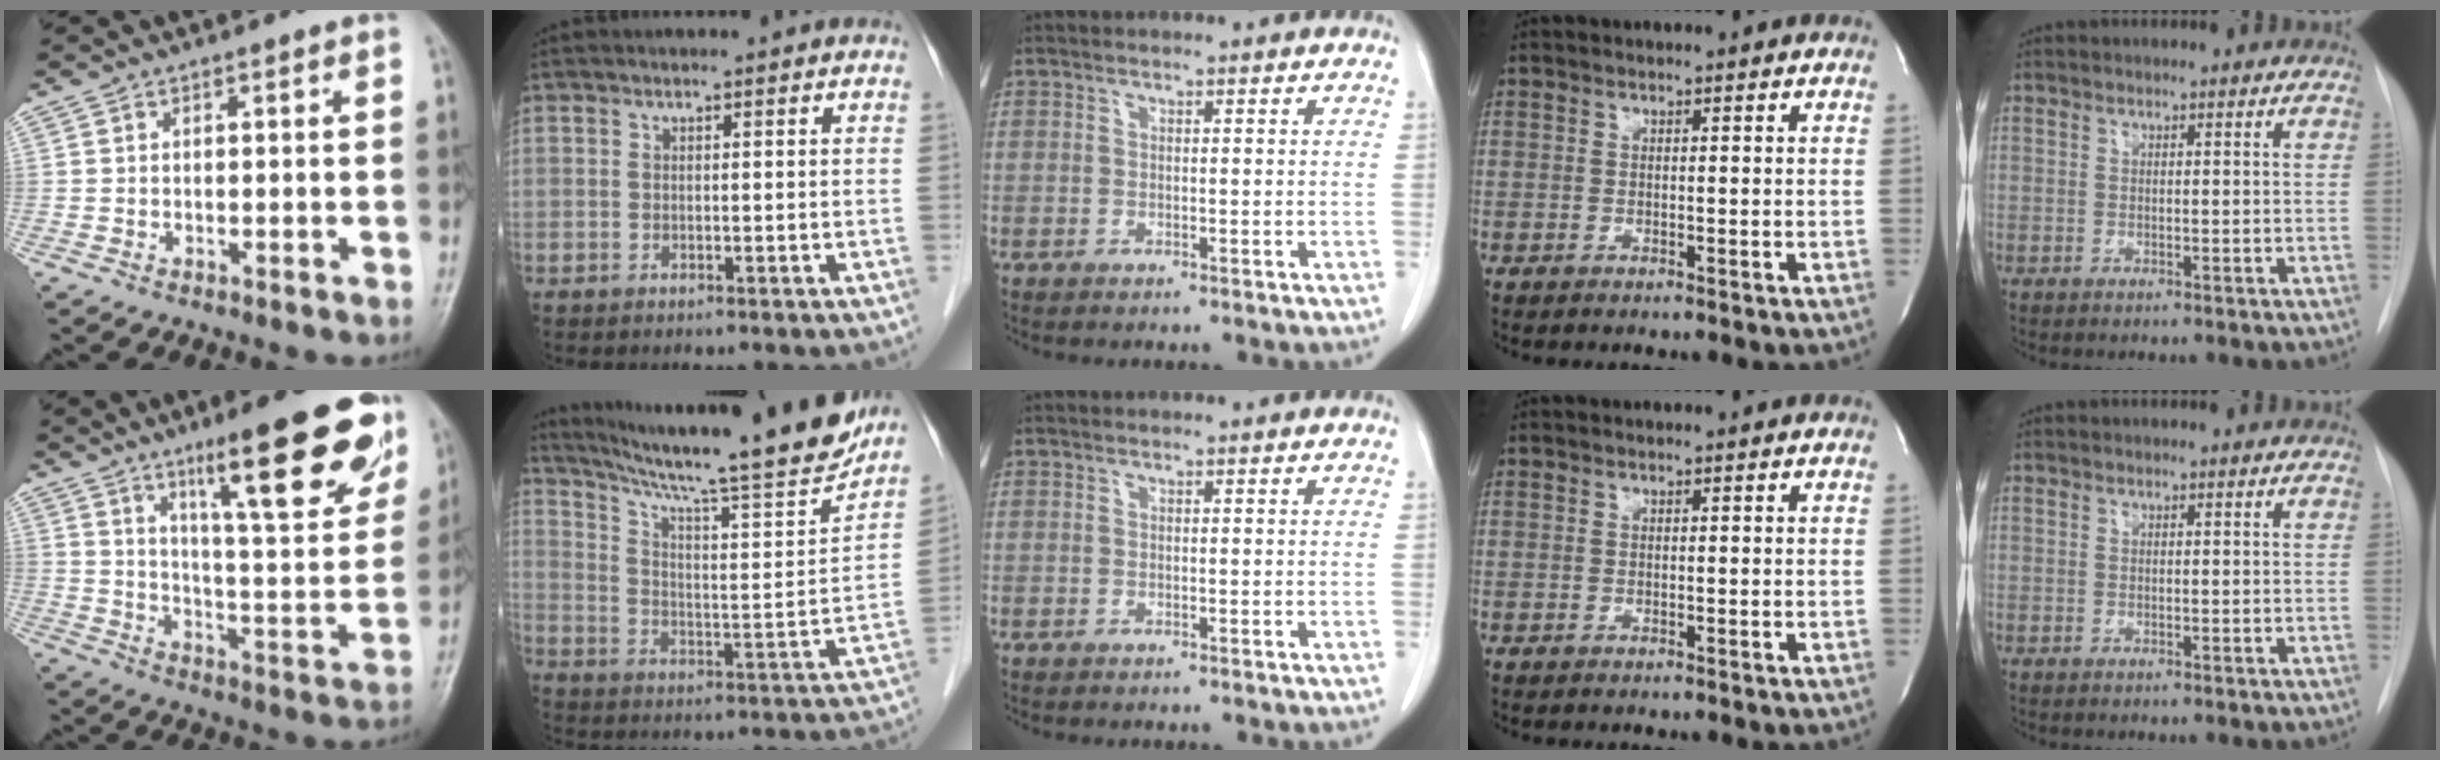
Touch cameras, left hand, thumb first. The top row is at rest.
{"thumb": {"total": 21.9, "force": [12.9, 4.6, 17.0], "torque": [-0.206, -0.052, 0.195]}, "index": {"total": 23.8, "force": [20.2, 0.7, 12.6], "torque": [-0.207, -0.029, 0.294]}}